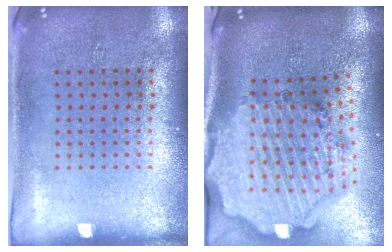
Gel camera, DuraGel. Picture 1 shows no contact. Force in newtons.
{"total": 4.0, "press": 3.2, "slide": 2.4}